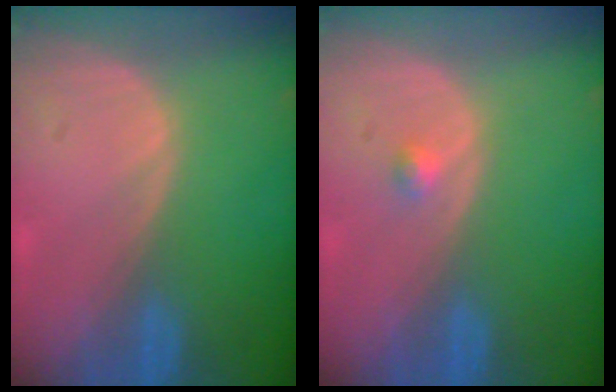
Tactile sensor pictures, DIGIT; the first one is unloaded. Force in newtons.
{"total": 1.2, "press": 1.1, "slide": 0.6}